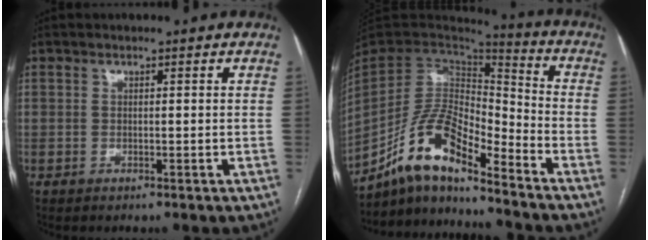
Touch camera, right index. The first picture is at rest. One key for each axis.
{"total": 13.5, "fx": -10.3, "fy": 3.4, "fz": 8.0, "tx": -0.159, "ty": 0.028, "tz": -0.191}